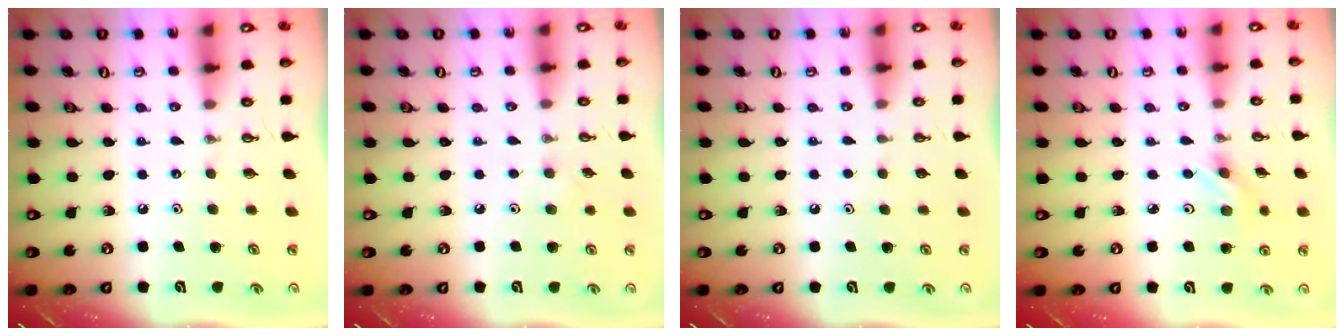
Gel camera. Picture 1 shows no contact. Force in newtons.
{"total": 3.9, "press": 3.8, "slide": 0.8}
{"total": 0.0}
{"total": 4.1, "press": 3.8, "slide": 1.3}